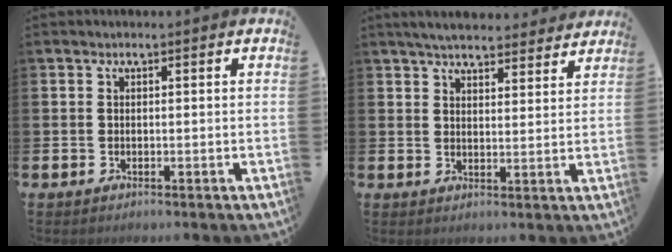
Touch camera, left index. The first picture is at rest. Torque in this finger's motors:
{"motor_torque": [1.01, -1.13, 0.71, 0.17]}